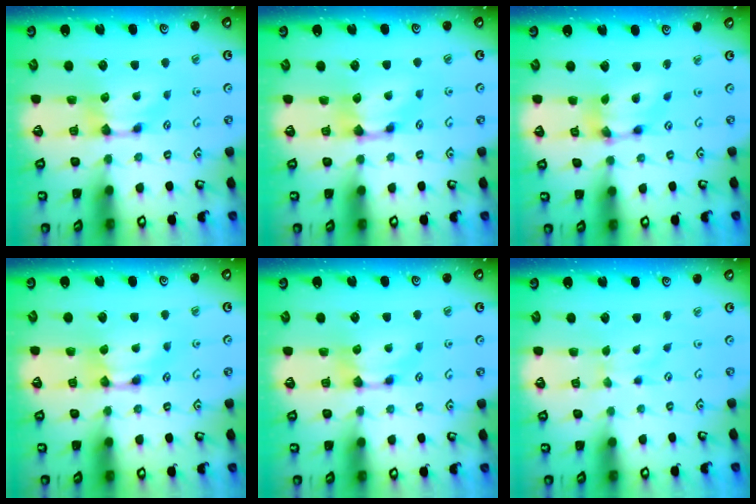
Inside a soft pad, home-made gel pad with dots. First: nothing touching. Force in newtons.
{"total": 0.9, "press": 0.5, "slide": 0.8}
{"total": 6.2, "press": 5.9, "slide": 1.8}
{"total": 1.7, "press": 1.7, "slide": 0.0}
{"total": 0.0}
{"total": 0.6, "press": 0.4, "slide": 0.4}